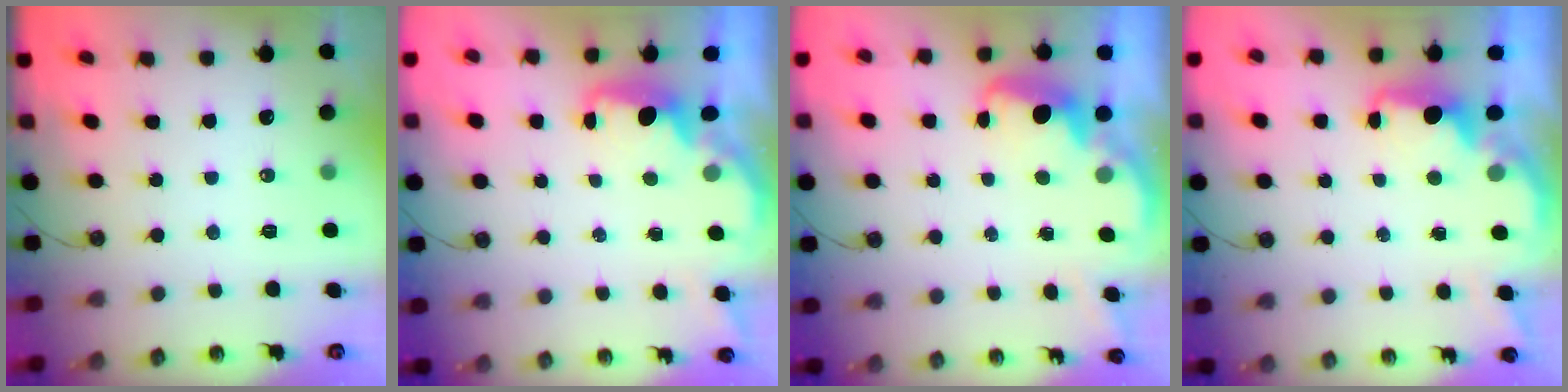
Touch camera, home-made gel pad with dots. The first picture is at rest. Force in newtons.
{"total": 1.5, "press": 1.3, "slide": 0.7}
{"total": 2.5, "press": 2.5, "slide": 0.4}
{"total": 2.0, "press": 1.8, "slide": 0.8}